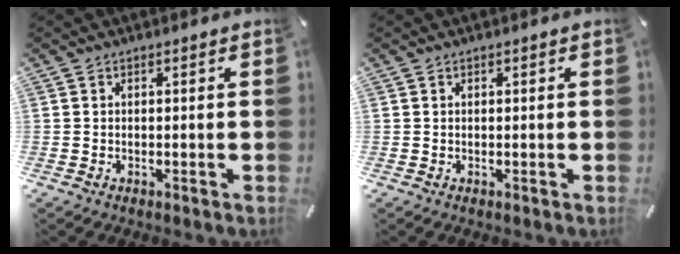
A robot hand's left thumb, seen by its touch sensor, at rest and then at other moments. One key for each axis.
{"total": 0.0}